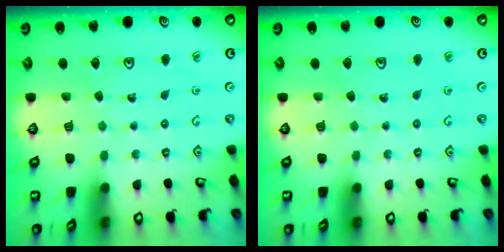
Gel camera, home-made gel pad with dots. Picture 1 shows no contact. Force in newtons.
{"total": 0.0}